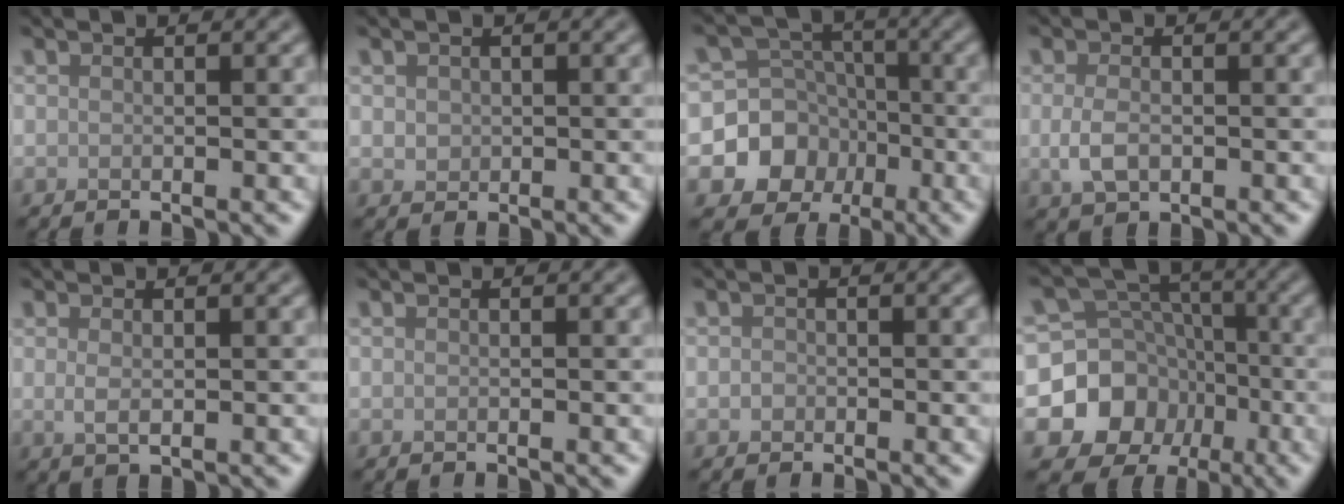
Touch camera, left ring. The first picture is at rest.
{"total": 1.1, "force": [0.2, 1.0, 0.4], "torque": [-0.006, -0.003, 0.006]}
{"total": 7.5, "force": [-2.7, 6.8, 1.7], "torque": [-0.006, 0.004, -0.078]}
{"total": 2.5, "force": [-0.4, 1.6, 1.9], "torque": [-0.041, -0.004, -0.007]}
{"total": 1.3, "force": [0.3, 0.5, 1.2], "torque": [-0.025, -0.004, 0.008]}
{"total": 0.0}
{"total": 0.6, "force": [-0.2, 0.6, 0.1], "torque": [0.000, -0.004, -0.006]}
{"total": 8.5, "force": [-3.0, 7.5, 2.7], "torque": [-0.053, -0.001, -0.066]}